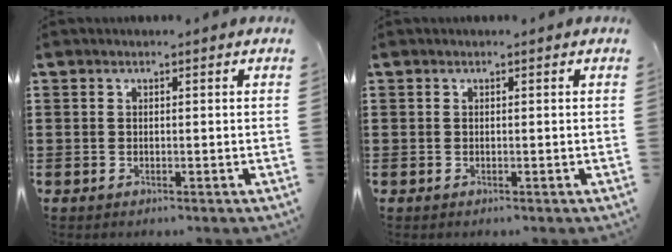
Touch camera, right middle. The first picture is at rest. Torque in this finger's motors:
{"motor_torque": [-0.01, 0.01, 0.00, 0.00]}